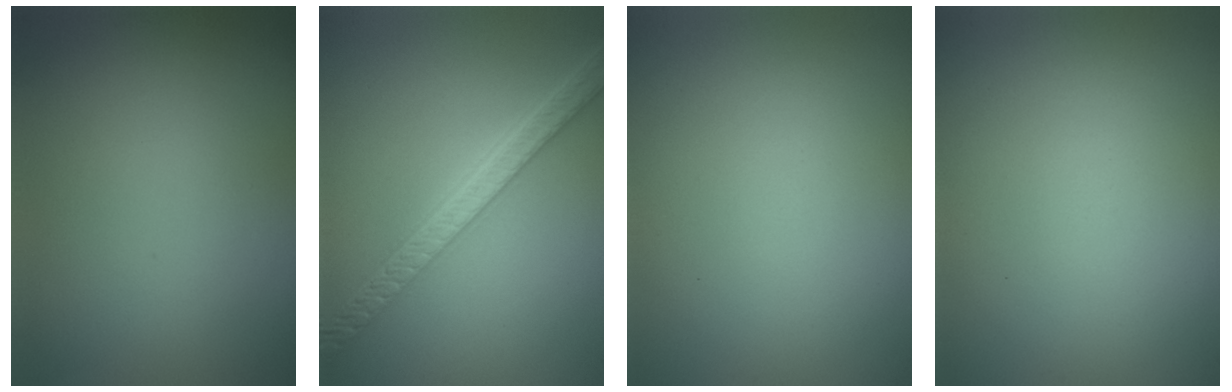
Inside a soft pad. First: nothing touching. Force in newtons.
{"total": 5.3, "press": 4.2, "slide": 3.3}
{"total": 0.0}
{"total": 0.0}